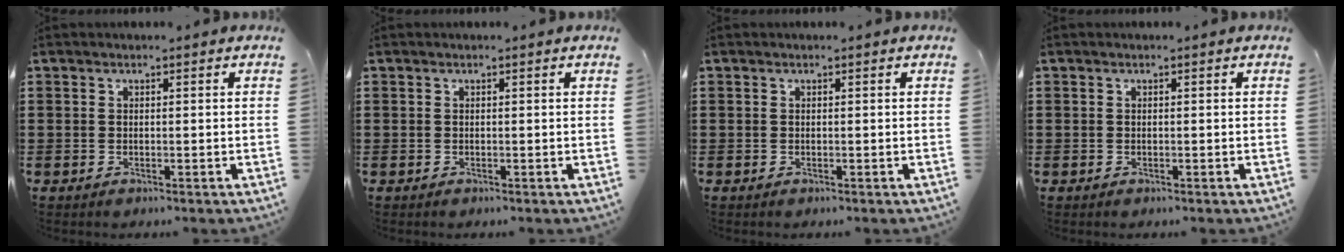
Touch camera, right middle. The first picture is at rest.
{"total": 0.0}
{"total": 0.0}
{"total": 0.0}